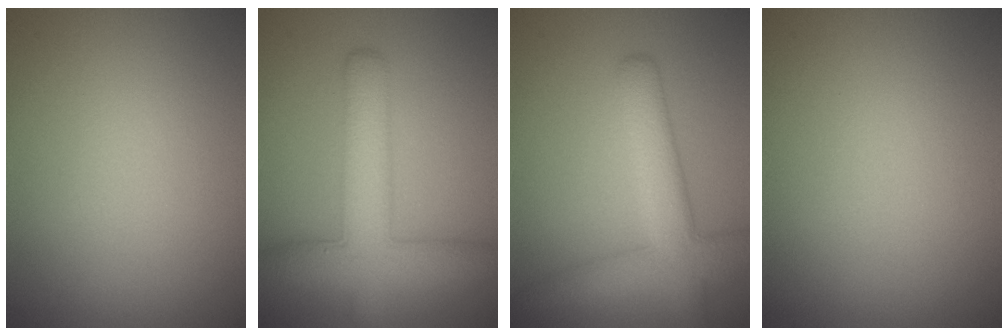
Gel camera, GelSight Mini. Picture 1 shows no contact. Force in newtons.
{"total": 5.9, "press": 5.9, "slide": 0.3}
{"total": 4.9, "press": 4.9, "slide": 0.2}
{"total": 0.0}